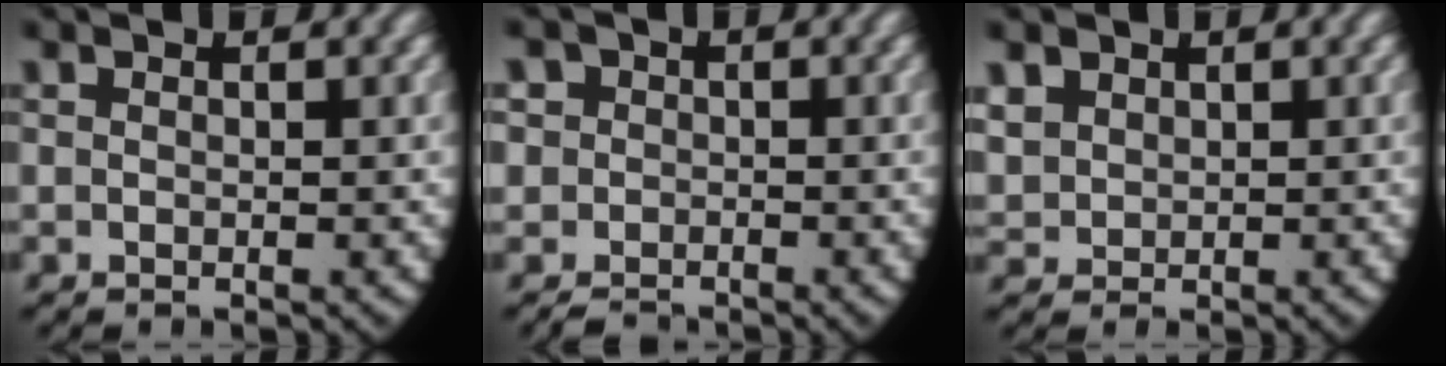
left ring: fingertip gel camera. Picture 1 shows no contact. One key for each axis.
{"total": 4.4, "fx": -1.1, "fy": 4.2, "fz": 1.0, "tx": -0.032, "ty": -0.010, "tz": -0.026}
{"total": 2.9, "fx": 1.1, "fy": 2.5, "fz": 1.2, "tx": -0.040, "ty": -0.009, "tz": 0.034}